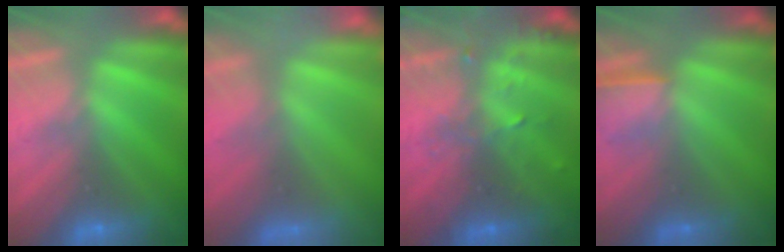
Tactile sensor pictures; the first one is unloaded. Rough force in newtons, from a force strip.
{"total": 6.9}
{"total": 3.3}
{"total": 1.3}